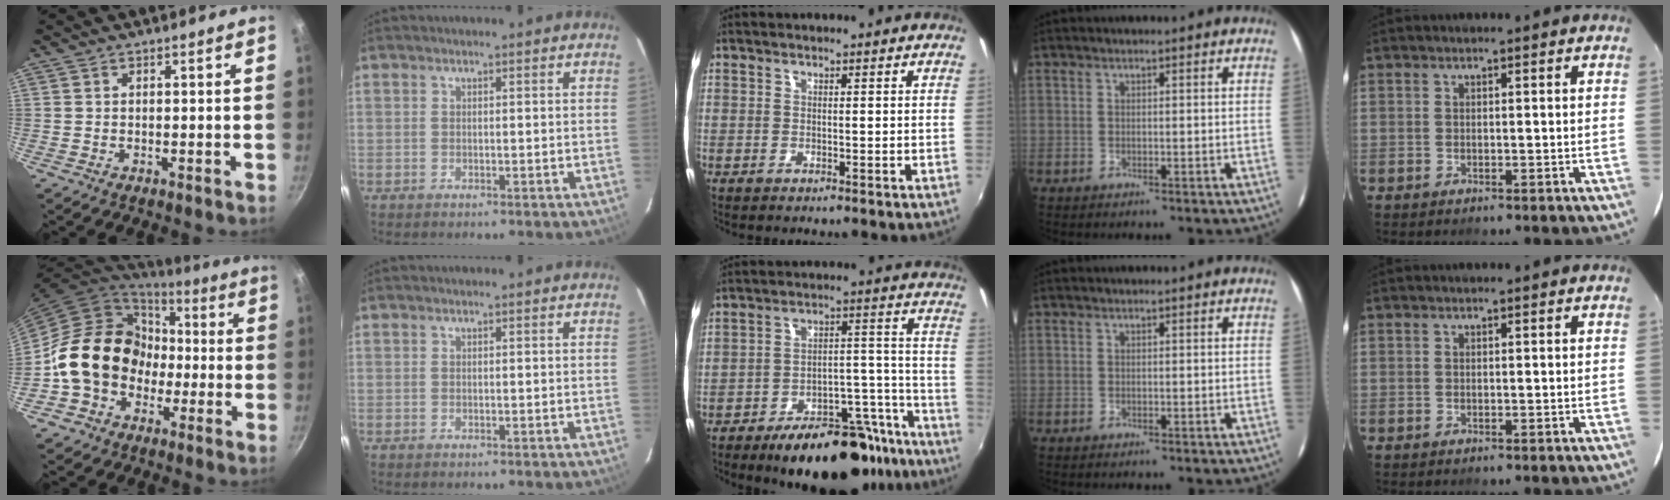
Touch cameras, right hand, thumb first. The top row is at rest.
{"thumb": {"total": 17.5, "force": [-2.5, 14.7, 9.1], "torque": [-0.111, 0.055, -0.040]}, "middle": {"total": 21.5, "force": [-17.0, 8.4, 10.1], "torque": [-0.142, 0.043, -0.217]}}